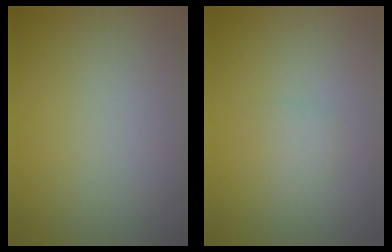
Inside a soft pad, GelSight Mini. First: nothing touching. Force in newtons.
{"total": 1.0, "press": 1.0, "slide": 0.1}